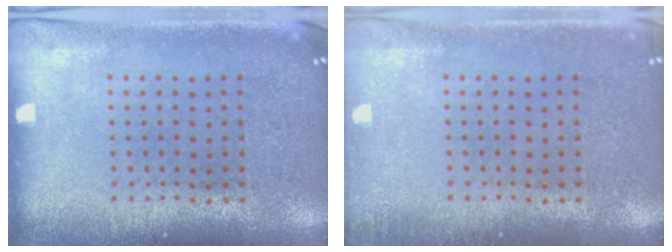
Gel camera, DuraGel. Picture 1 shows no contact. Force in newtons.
{"total": 0.9, "press": 0.9, "slide": 0.2}